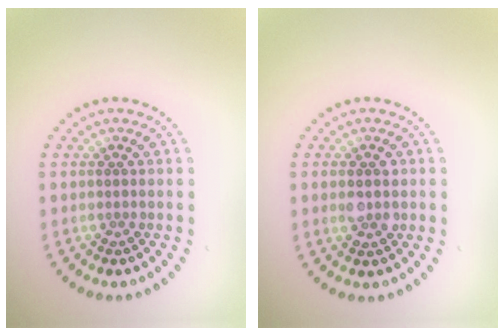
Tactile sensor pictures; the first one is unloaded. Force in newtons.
{"total": 2.1, "press": 2.1, "slide": 0.2}